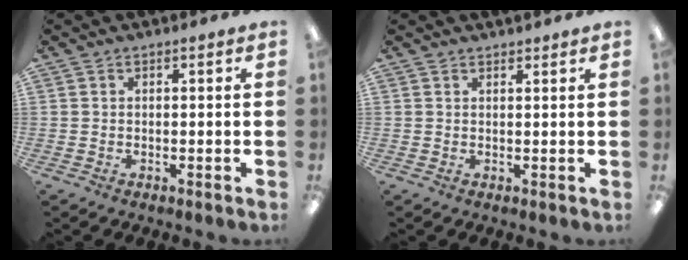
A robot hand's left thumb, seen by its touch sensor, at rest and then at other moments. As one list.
[{"total": 1.2, "force": [1.2, 0.0, 0.1], "torque": [-0.002, -0.002, 0.022]}]